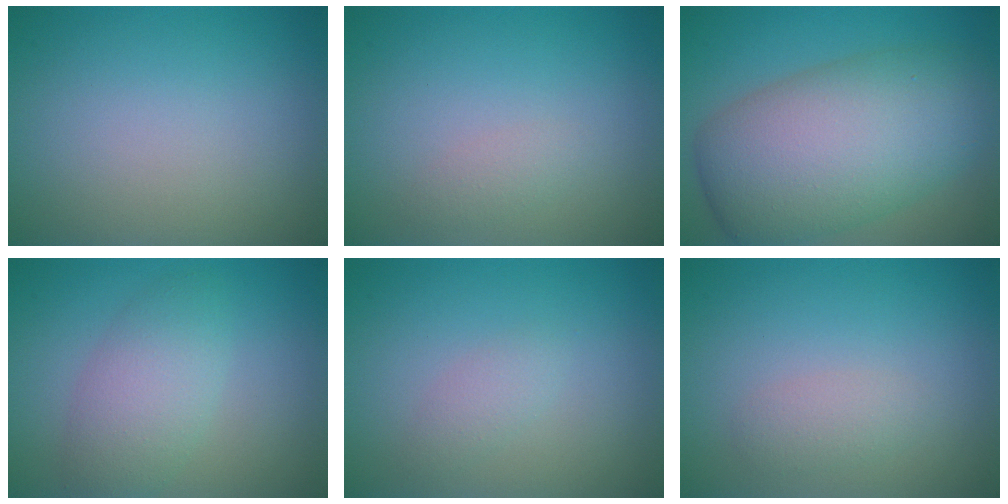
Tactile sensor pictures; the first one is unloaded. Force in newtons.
{"total": 1.0, "press": 1.0, "slide": 0.0}
{"total": 11.2, "press": 11.2, "slide": 0.6}
{"total": 4.0, "press": 4.0, "slide": 0.2}
{"total": 1.3, "press": 1.3, "slide": 0.1}
{"total": 1.5, "press": 1.5, "slide": 0.1}